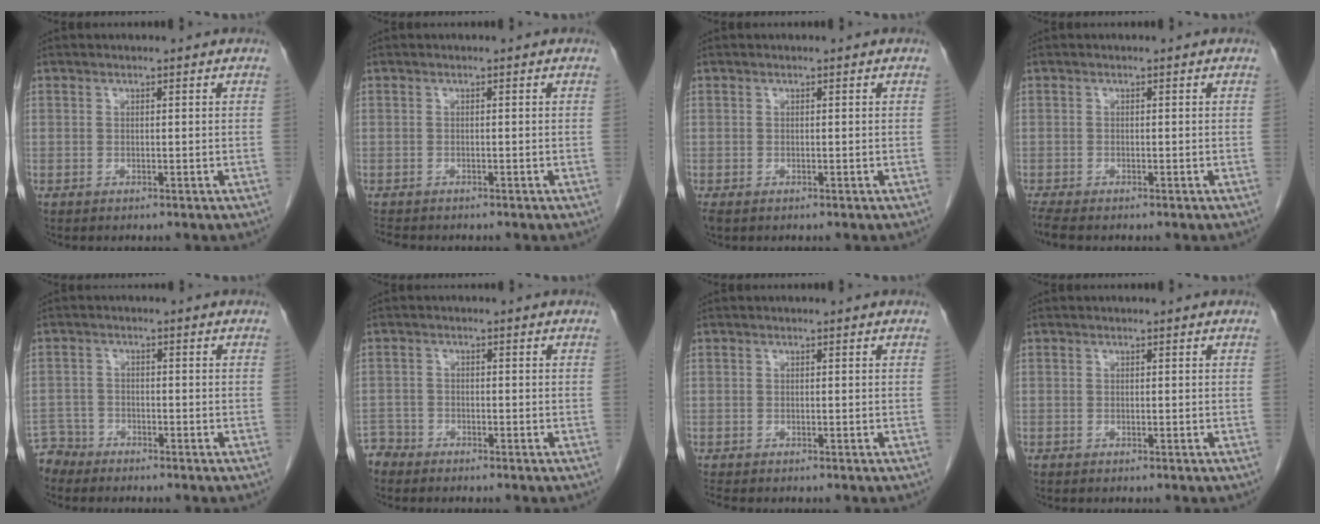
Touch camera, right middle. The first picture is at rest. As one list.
[{"total": 2.6, "force": [-2.4, 0.6, 0.9], "torque": [-0.017, -0.008, -0.037]}, {"total": 1.4, "force": [-1.0, 0.6, 0.7], "torque": [-0.015, -0.004, -0.015]}, {"total": 2.8, "force": [-2.5, 0.2, 1.3], "torque": [-0.029, -0.011, -0.045]}, {"total": 3.6, "force": [-3.3, 0.8, -1.0], "torque": [0.021, -0.006, -0.065]}, {"total": 2.9, "force": [-2.7, 0.7, -0.7], "torque": [0.015, -0.005, -0.054]}, {"total": 1.4, "force": [-1.3, 0.0, 0.4], "torque": [-0.012, -0.006, -0.023]}, {"total": 0.0}]